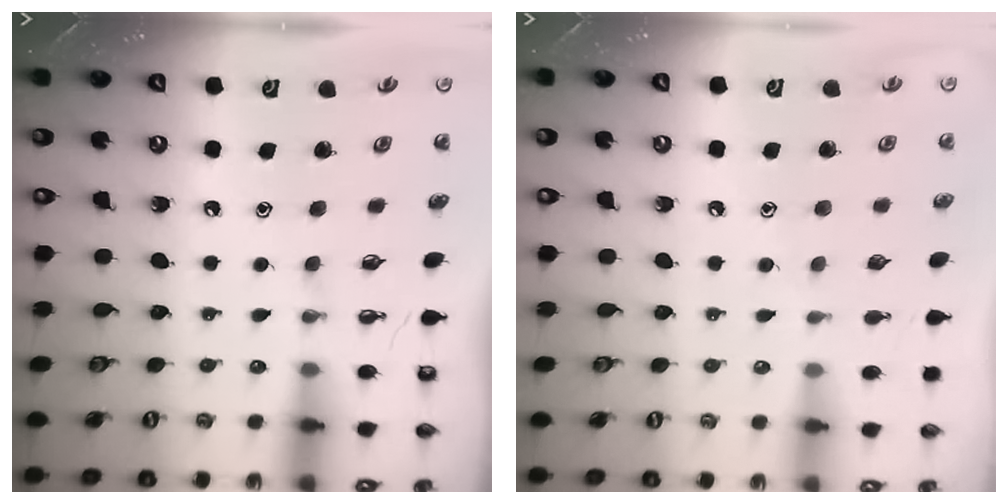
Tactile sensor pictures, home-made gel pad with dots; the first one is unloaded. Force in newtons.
{"total": 5.1, "press": 5.0, "slide": 0.6}